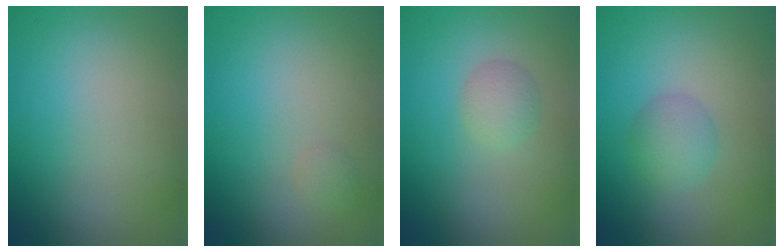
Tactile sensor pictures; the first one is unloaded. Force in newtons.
{"total": 0.6, "press": 0.6, "slide": 0.0}
{"total": 1.7, "press": 1.7, "slide": 0.2}
{"total": 2.5, "press": 2.5, "slide": 0.1}